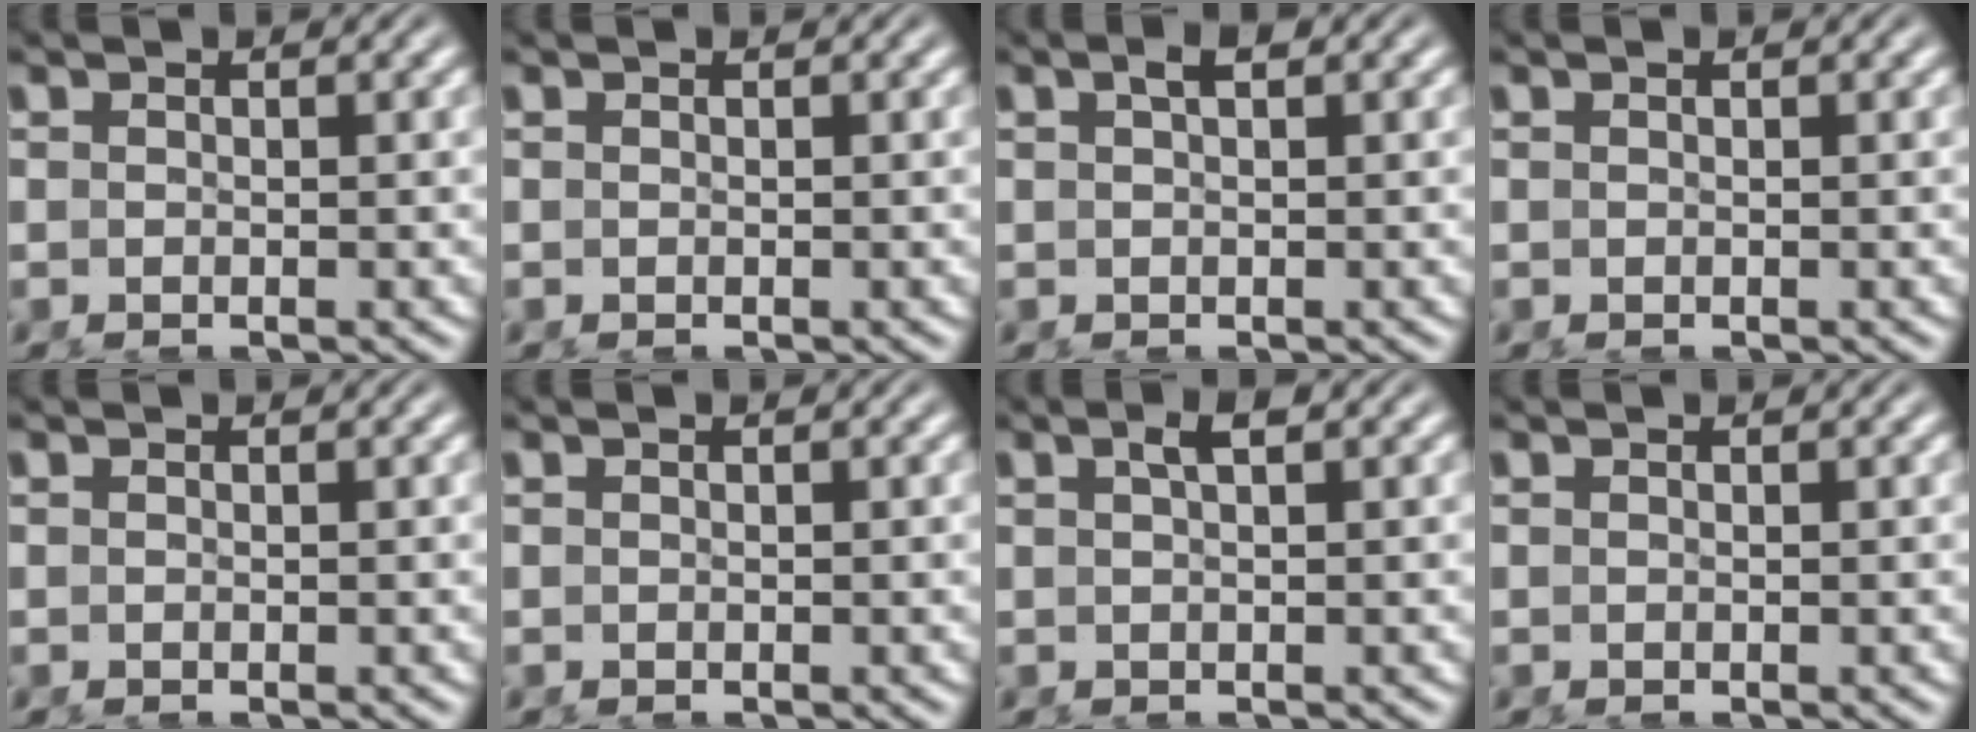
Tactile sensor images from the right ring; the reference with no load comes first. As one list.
[{"total": 0.0}, {"total": 1.0, "force": [0.5, 0.1, 0.9], "torque": [-0.013, 0.006, 0.009]}, {"total": 0.0}, {"total": 0.0}, {"total": 0.0}, {"total": 1.3, "force": [0.6, -0.1, 1.1], "torque": [-0.015, 0.008, 0.011]}, {"total": 0.0}]